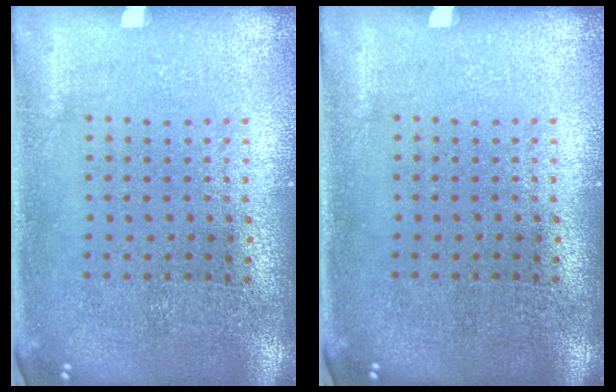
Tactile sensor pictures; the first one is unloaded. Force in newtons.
{"total": 0.0}